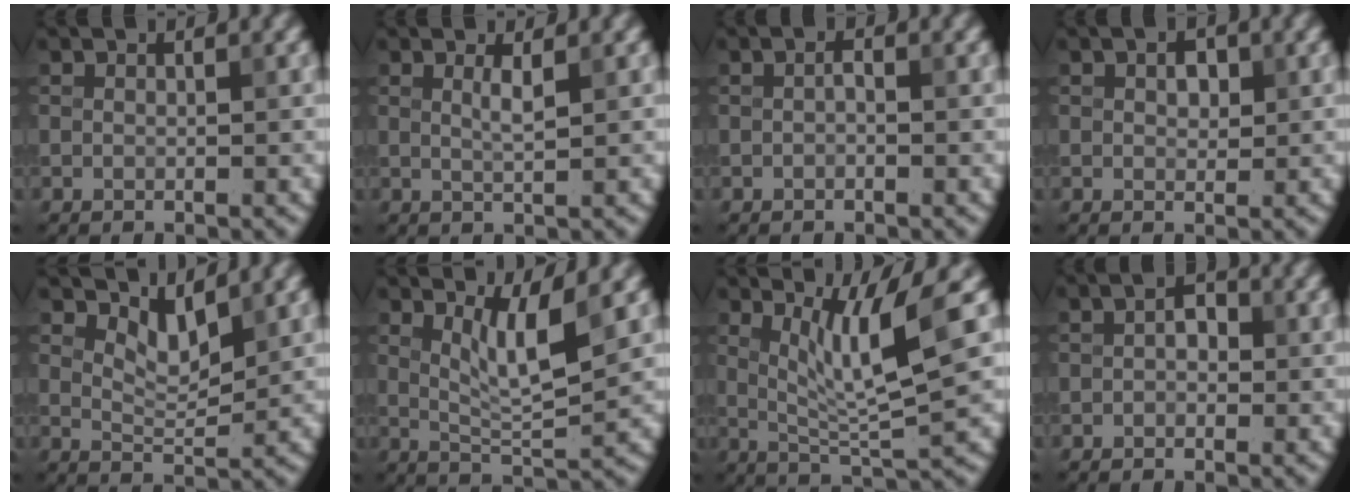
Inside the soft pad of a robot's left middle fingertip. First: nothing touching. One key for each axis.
{"total": 0.9, "fx": 0.4, "fy": -0.1, "fz": 0.8, "tx": -0.020, "ty": 0.001, "tz": 0.011}
{"total": 0.7, "fx": -0.1, "fy": 0.3, "fz": 0.6, "tx": -0.010, "ty": 0.002, "tz": 0.000}
{"total": 1.8, "fx": 0.6, "fy": 1.0, "fz": 1.4, "tx": -0.024, "ty": 0.003, "tz": 0.013}
{"total": 2.4, "fx": 1.9, "fy": 0.6, "fz": 1.4, "tx": -0.032, "ty": -0.010, "tz": 0.037}
{"total": 3.7, "fx": 1.6, "fy": 0.5, "fz": 3.3, "tx": -0.066, "ty": -0.008, "tz": 0.037}
{"total": 6.0, "fx": 2.1, "fy": 0.4, "fz": 5.6, "tx": -0.110, "ty": -0.007, "tz": 0.046}
{"total": 1.9, "fx": 0.2, "fy": 1.2, "fz": 1.5, "tx": -0.022, "ty": 0.009, "tz": -0.001}